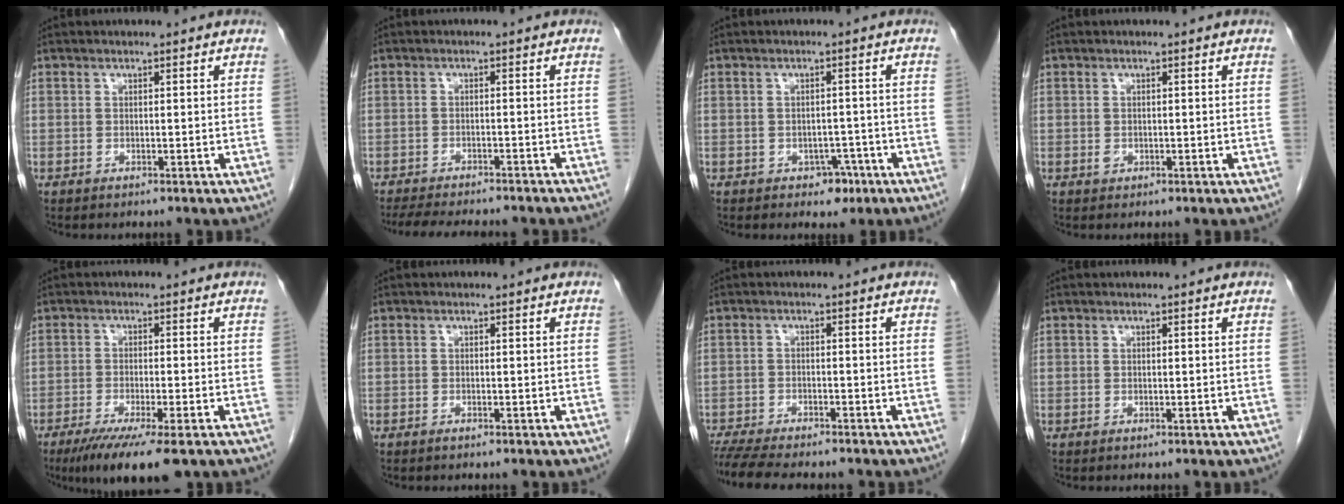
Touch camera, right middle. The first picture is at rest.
{"total": 12.6, "force": [-11.0, 2.1, 5.6], "torque": [-0.084, -0.013, -0.145]}
{"total": 3.1, "force": [-1.7, 2.1, 1.4], "torque": [-0.009, 0.006, -0.015]}
{"total": 0.7, "force": [-0.2, 0.6, 0.4], "torque": [-0.007, 0.001, -0.003]}
{"total": 10.0, "force": [-6.8, 1.2, 7.3], "torque": [-0.110, -0.022, -0.105]}
{"total": 0.7, "force": [-0.6, 0.1, 0.3], "torque": [-0.012, -0.001, -0.010]}
{"total": 11.4, "force": [-10.0, 2.0, 5.1], "torque": [-0.080, -0.011, -0.149]}
{"total": 0.0}